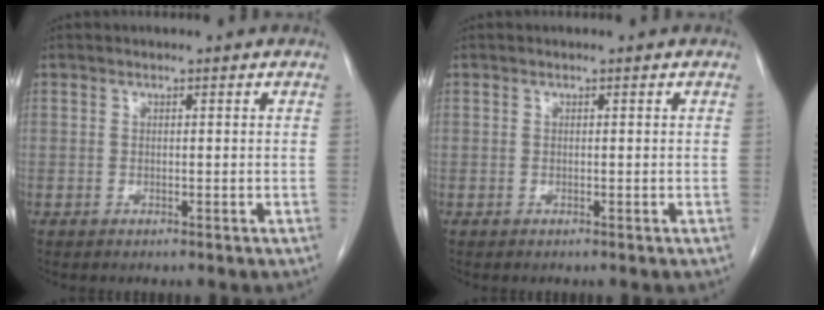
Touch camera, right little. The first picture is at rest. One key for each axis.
{"total": 0.0}